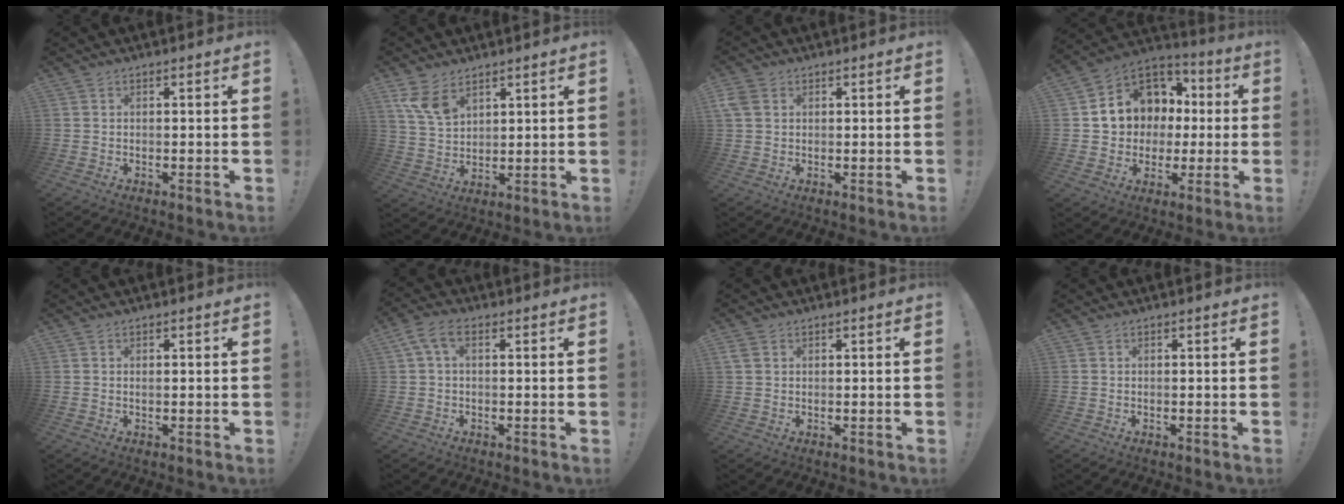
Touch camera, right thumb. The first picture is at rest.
{"total": 8.4, "force": [5.4, 4.8, 4.2], "torque": [-0.072, -0.023, 0.107]}
{"total": 4.4, "force": [1.8, 3.3, 2.3], "torque": [-0.051, 0.003, 0.036]}
{"total": 12.3, "force": [2.1, 11.2, 4.6], "torque": [-0.060, -0.009, 0.060]}
{"total": 0.0}
{"total": 5.5, "force": [1.2, 2.8, 4.6], "torque": [-0.096, 0.007, 0.026]}
{"total": 2.6, "force": [1.3, 1.8, 1.4], "torque": [-0.033, 0.007, 0.027]}
{"total": 0.0}